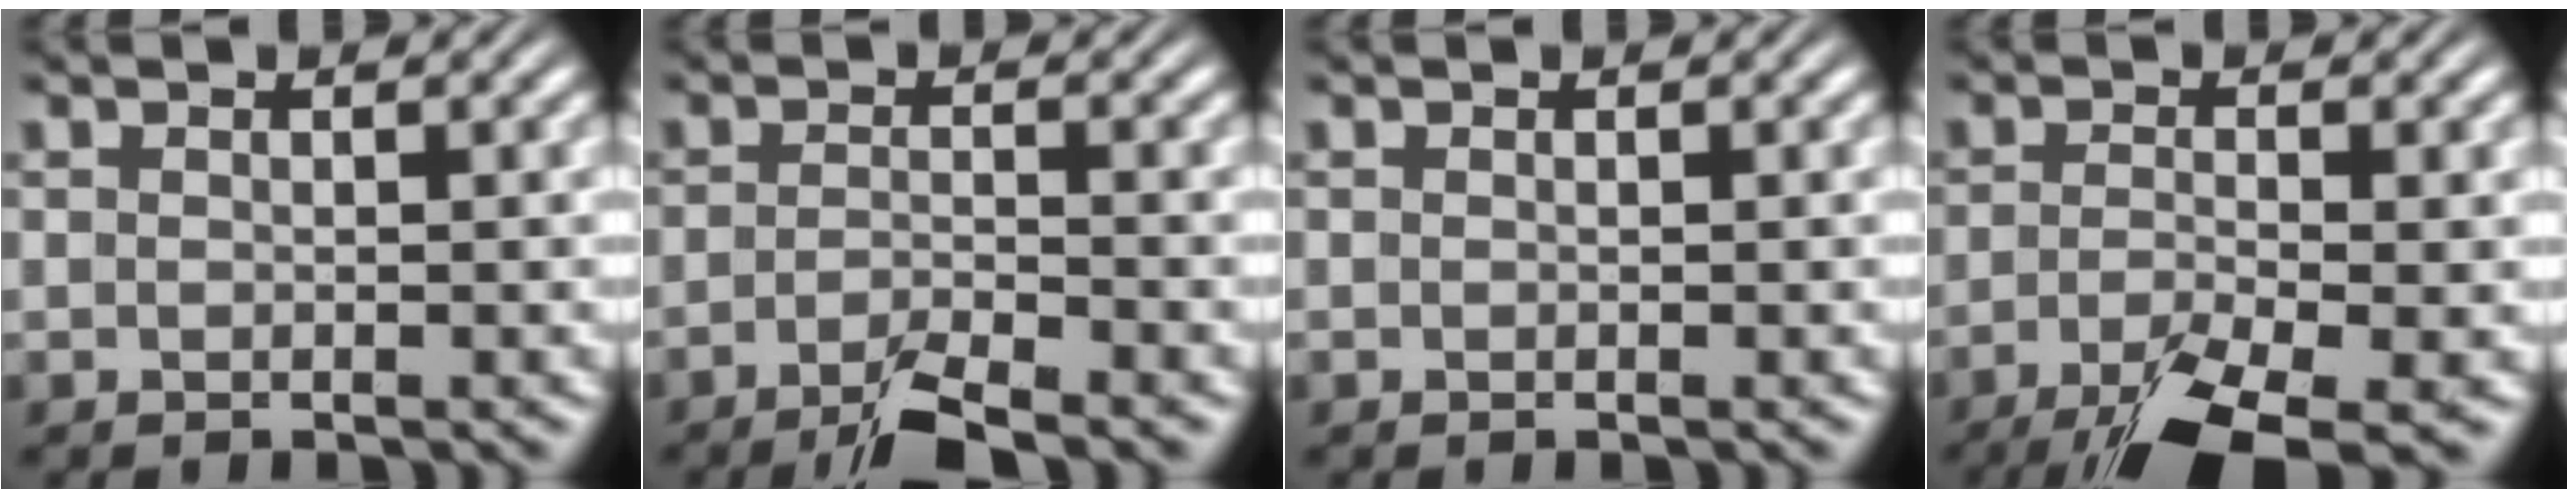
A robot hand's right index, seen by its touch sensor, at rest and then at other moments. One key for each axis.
{"total": 4.3, "fx": -3.7, "fy": 0.4, "fz": 2.1, "tx": -0.034, "ty": -0.015, "tz": -0.057}
{"total": 0.0}
{"total": 6.8, "fx": -4.5, "fy": 1.9, "fz": 4.7, "tx": -0.085, "ty": -0.030, "tz": -0.056}